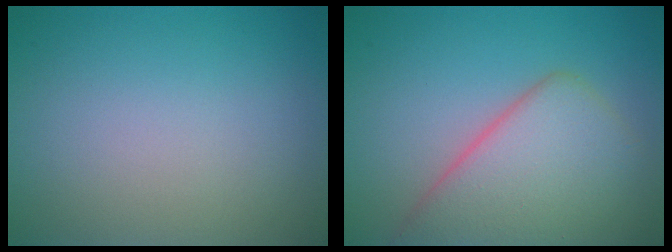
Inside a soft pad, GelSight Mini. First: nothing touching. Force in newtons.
{"total": 7.6, "press": 7.6, "slide": 0.6}